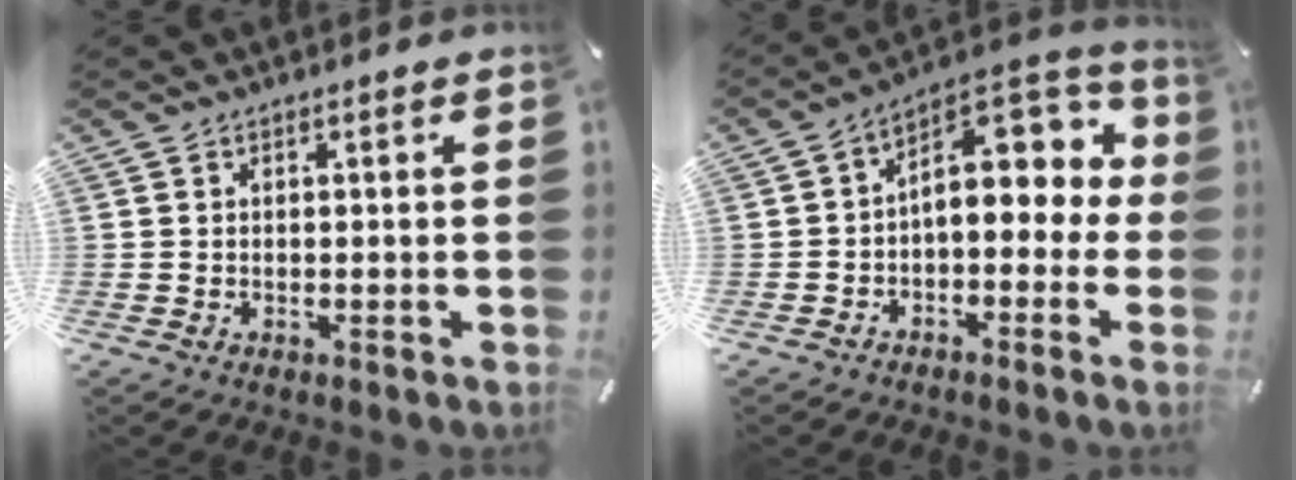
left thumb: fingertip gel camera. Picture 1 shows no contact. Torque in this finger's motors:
{"motor_torque": [0.23, 0.63, 1.28, 0.42, 0.14]}